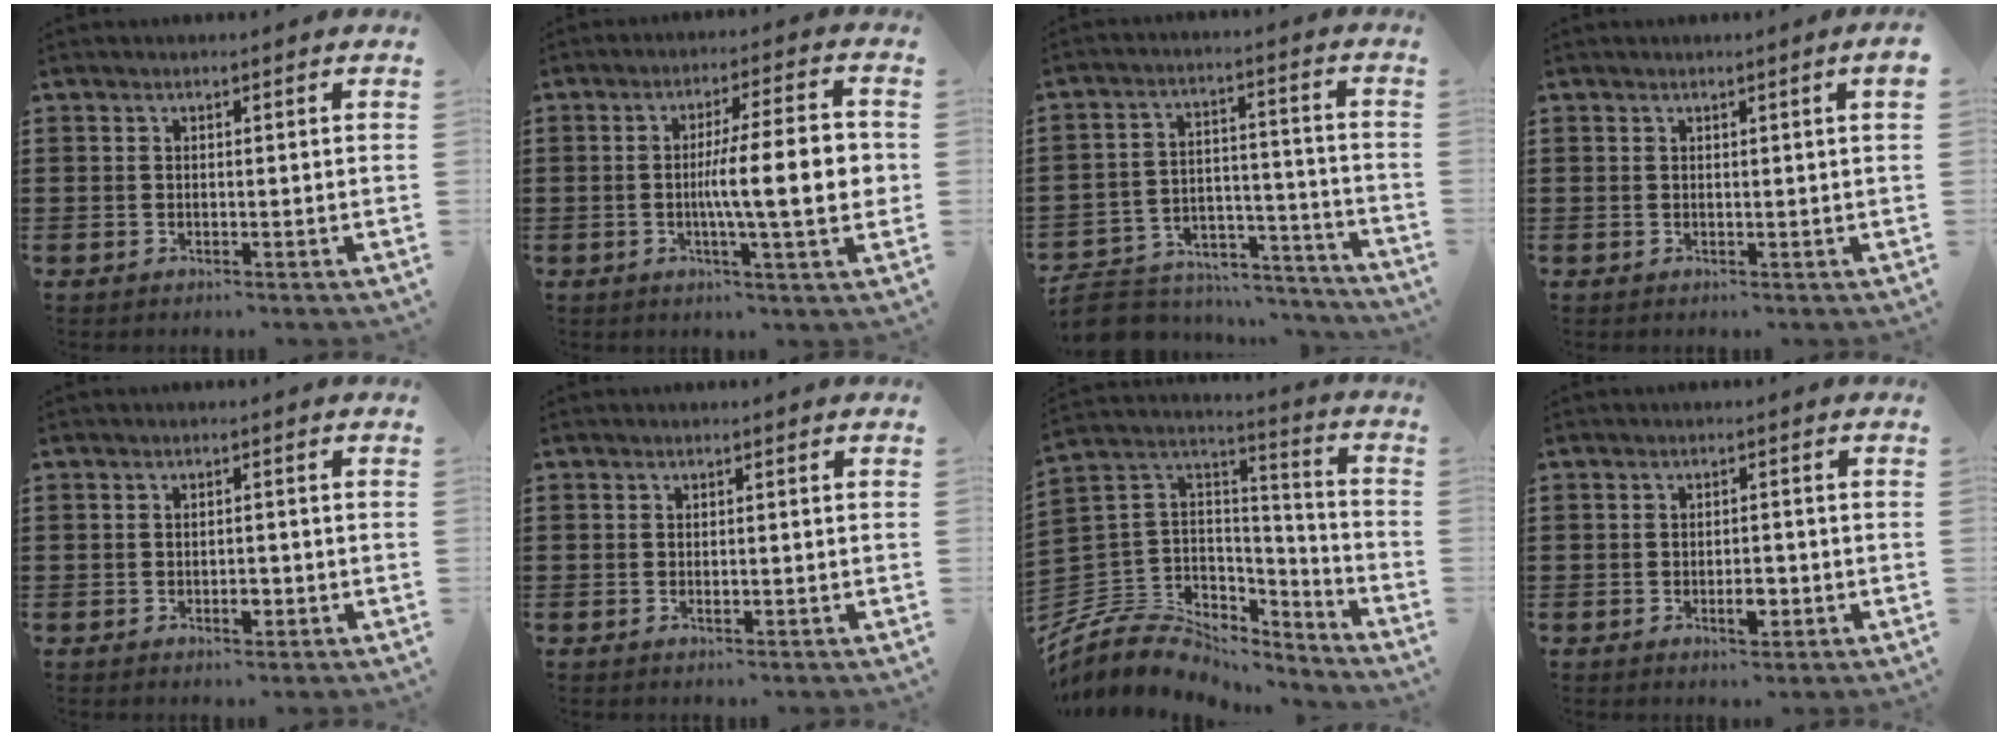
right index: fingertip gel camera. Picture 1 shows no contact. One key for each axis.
{"total": 11.5, "fx": -0.6, "fy": 1.7, "fz": 11.4, "tx": -0.178, "ty": -0.004, "tz": -0.015}
{"total": 6.2, "fx": -5.6, "fy": 2.3, "fz": 1.1, "tx": -0.030, "ty": 0.012, "tz": -0.112}
{"total": 0.9, "fx": 0.4, "fy": -0.4, "fz": 0.8, "tx": -0.013, "ty": -0.003, "tz": 0.007}
{"total": 2.1, "fx": -0.7, "fy": 1.0, "fz": 1.8, "tx": -0.032, "ty": 0.000, "tz": -0.013}
{"total": 0.7, "fx": -0.1, "fy": 0.2, "fz": 0.7, "tx": -0.014, "ty": -0.003, "tz": -0.002}
{"total": 7.1, "fx": -4.5, "fy": 5.3, "fz": 1.3, "tx": -0.056, "ty": -0.007, "tz": -0.086}
{"total": 3.2, "fx": -1.0, "fy": 1.3, "fz": 2.8, "tx": -0.049, "ty": 0.002, "tz": -0.017}